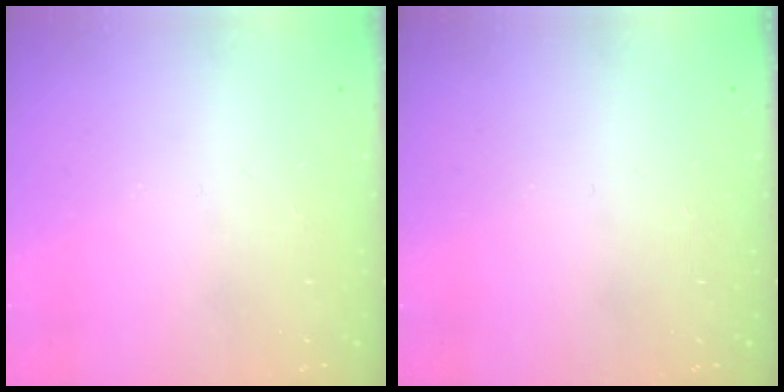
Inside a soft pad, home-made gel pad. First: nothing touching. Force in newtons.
{"total": 0.0}